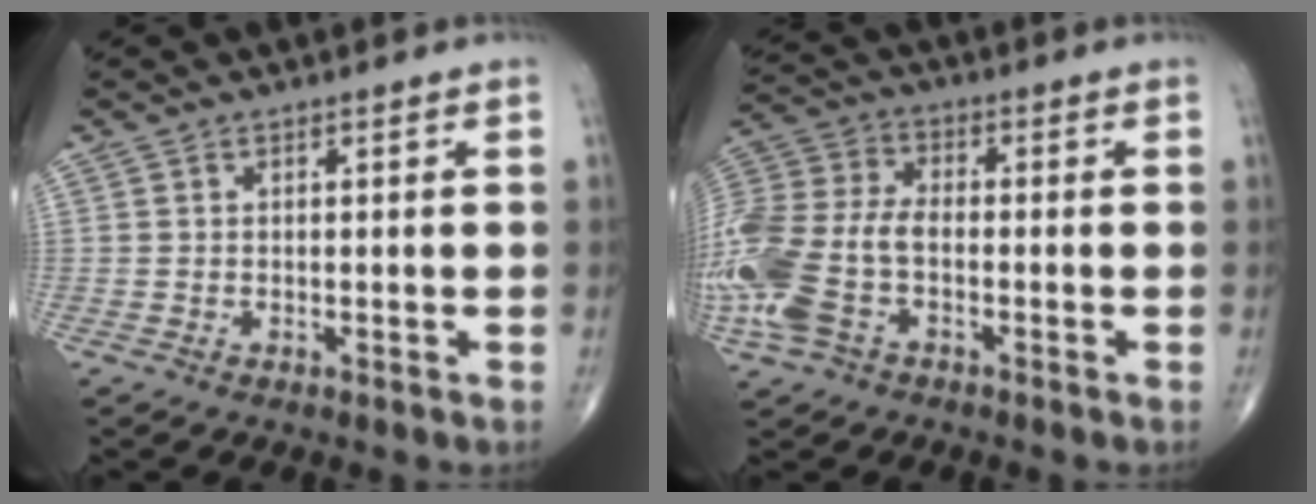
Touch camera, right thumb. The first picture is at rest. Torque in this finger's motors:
{"motor_torque": [1.74, 1.56, 1.68, -0.54, 0.49]}